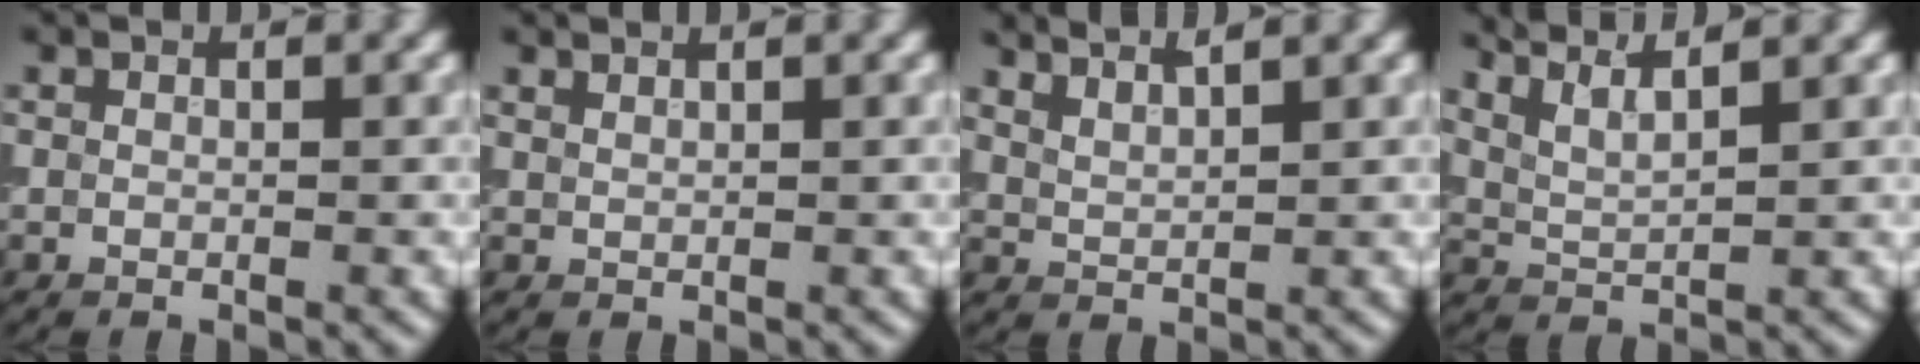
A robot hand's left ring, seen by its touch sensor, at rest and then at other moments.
{"total": 0.9, "force": [0.9, 0.2, 0.3], "torque": [-0.005, -0.002, 0.014]}
{"total": 3.6, "force": [3.1, 0.9, 1.7], "torque": [-0.011, 0.016, 0.035]}
{"total": 4.9, "force": [3.8, 1.3, 2.9], "torque": [-0.050, 0.023, 0.050]}